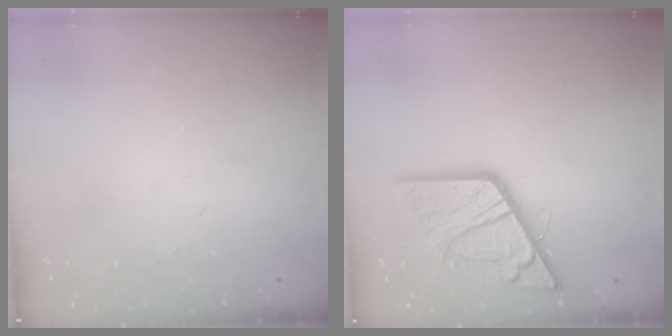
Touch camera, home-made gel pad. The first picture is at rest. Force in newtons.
{"total": 18.3, "press": 18.2, "slide": 2.0}